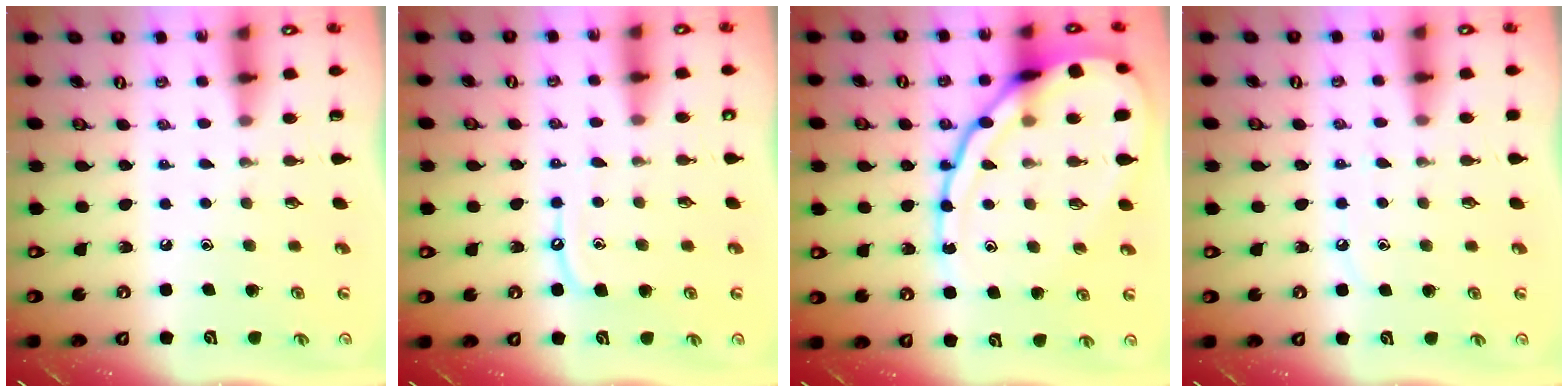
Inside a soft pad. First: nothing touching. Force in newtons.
{"total": 6.4, "press": 6.4, "slide": 0.7}
{"total": 20.5, "press": 20.4, "slide": 1.9}
{"total": 6.3, "press": 6.2, "slide": 1.0}